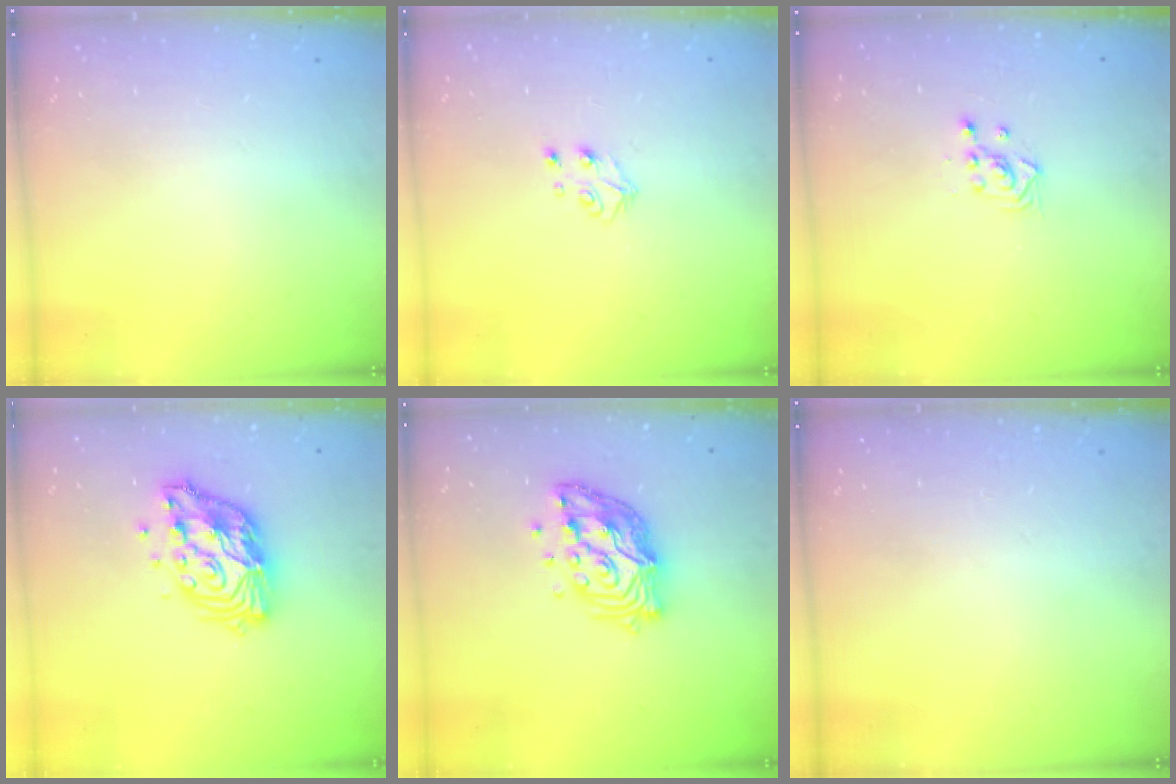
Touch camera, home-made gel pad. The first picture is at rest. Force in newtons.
{"total": 4.7, "press": 4.7, "slide": 0.4}
{"total": 2.3, "press": 2.3, "slide": 0.3}
{"total": 12.4, "press": 12.3, "slide": 1.1}
{"total": 13.5, "press": 13.5, "slide": 1.2}
{"total": 0.0}